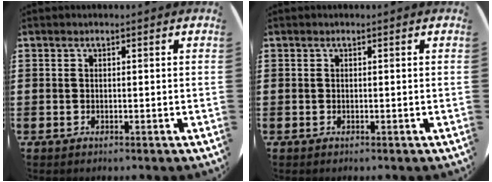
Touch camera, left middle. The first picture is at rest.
{"total": 0.0}